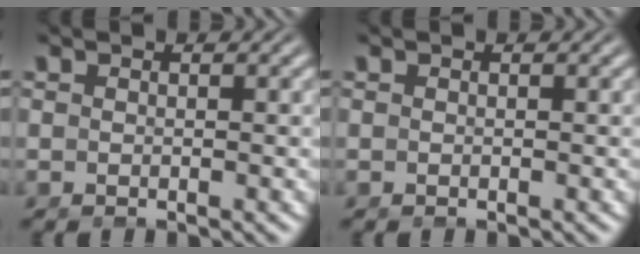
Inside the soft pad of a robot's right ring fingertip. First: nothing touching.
{"total": 0.0}